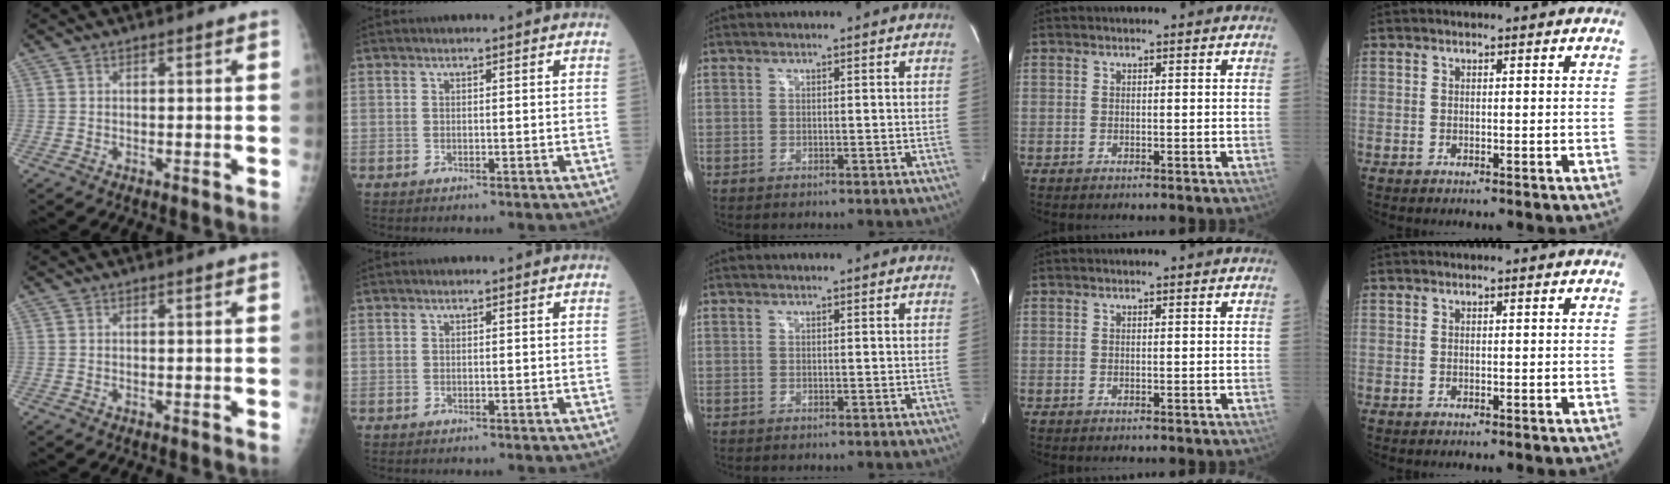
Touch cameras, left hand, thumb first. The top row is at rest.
{}